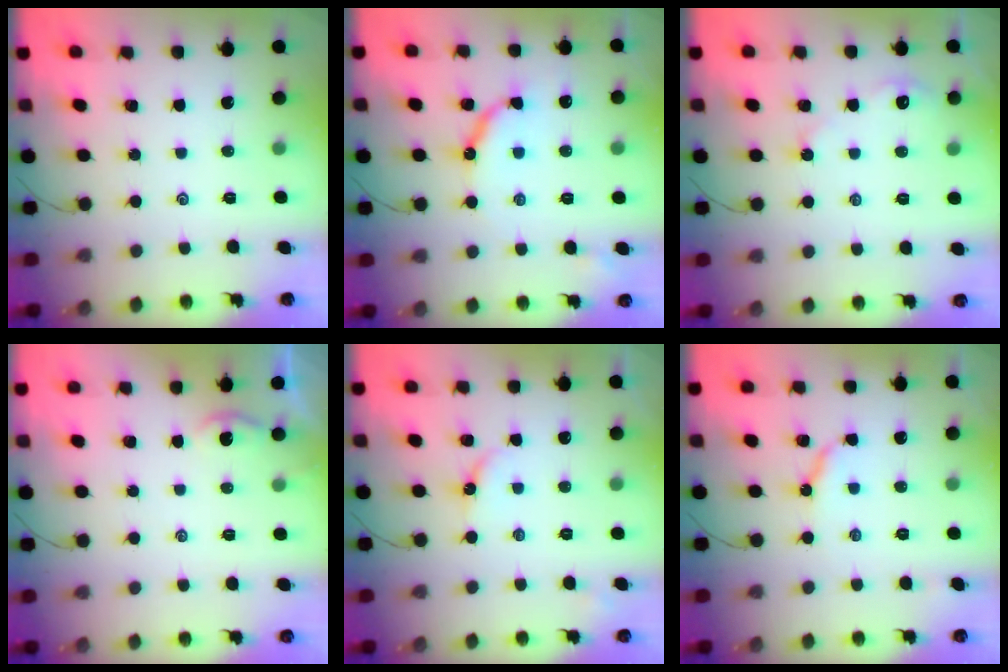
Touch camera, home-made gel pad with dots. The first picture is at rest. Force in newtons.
{"total": 9.9, "press": 9.9, "slide": 0.9}
{"total": 2.8, "press": 2.8, "slide": 0.4}
{"total": 0.6, "press": 0.6, "slide": 0.2}
{"total": 4.6, "press": 4.5, "slide": 0.4}
{"total": 5.8, "press": 5.8, "slide": 0.3}